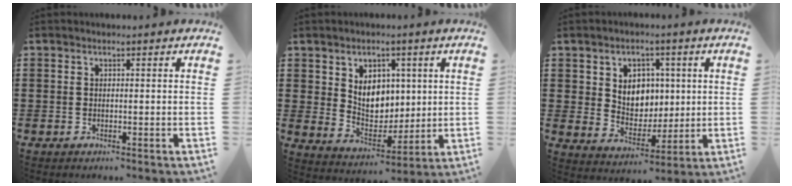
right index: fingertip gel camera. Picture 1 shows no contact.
{"total": 7.1, "force": [2.1, 5.5, 3.8], "torque": [-0.072, 0.002, 0.037]}
{"total": 6.0, "force": [1.8, 5.3, 2.1], "torque": [-0.051, 0.005, 0.029]}